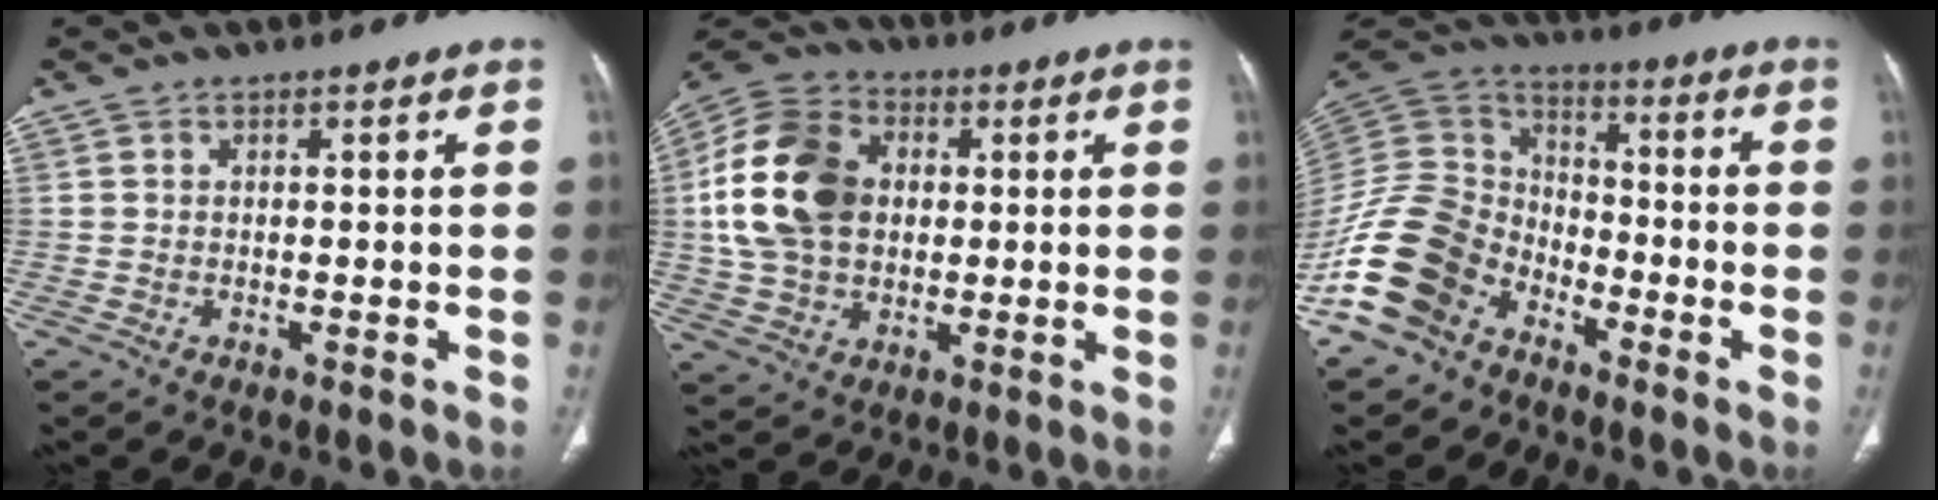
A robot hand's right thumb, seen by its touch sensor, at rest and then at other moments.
{"total": 18.2, "force": [2.1, 13.3, 12.3], "torque": [-0.222, 0.019, 0.034]}
{"total": 16.0, "force": [-9.3, 10.8, 7.3], "torque": [-0.138, 0.069, -0.190]}